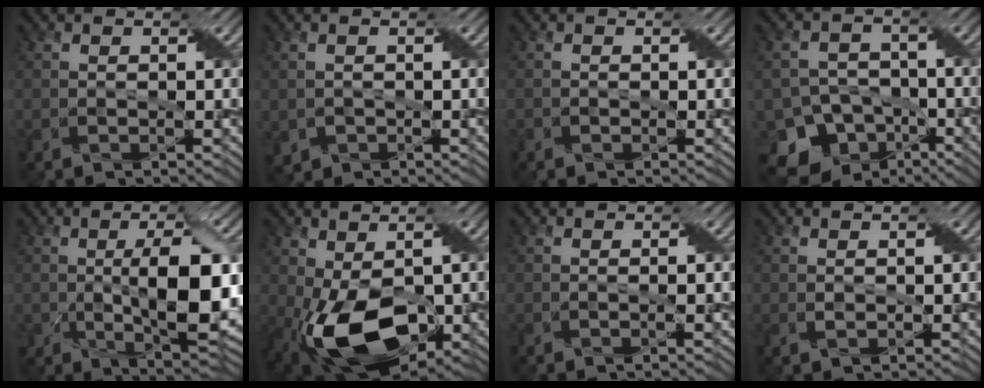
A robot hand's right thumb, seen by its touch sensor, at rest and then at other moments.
{"total": 1.7, "force": [-0.5, 1.5, 0.3], "torque": [-0.018, -0.010, -0.007]}
{"total": 0.7, "force": [-0.4, 0.5, 0.0], "torque": [-0.001, -0.002, -0.005]}
{"total": 10.9, "force": [-6.9, 7.9, 3.0], "torque": [-0.069, -0.013, -0.111]}
{"total": 10.1, "force": [-0.5, 3.9, 9.3], "torque": [-0.157, -0.007, -0.002]}
{"total": 12.5, "force": [-3.7, 7.1, 9.6], "torque": [-0.193, -0.028, -0.060]}
{"total": 1.0, "force": [0.0, -0.1, 1.0], "torque": [-0.021, 0.005, 0.000]}
{"total": 0.6, "force": [0.3, 0.5, 0.3], "torque": [-0.009, -0.001, 0.009]}